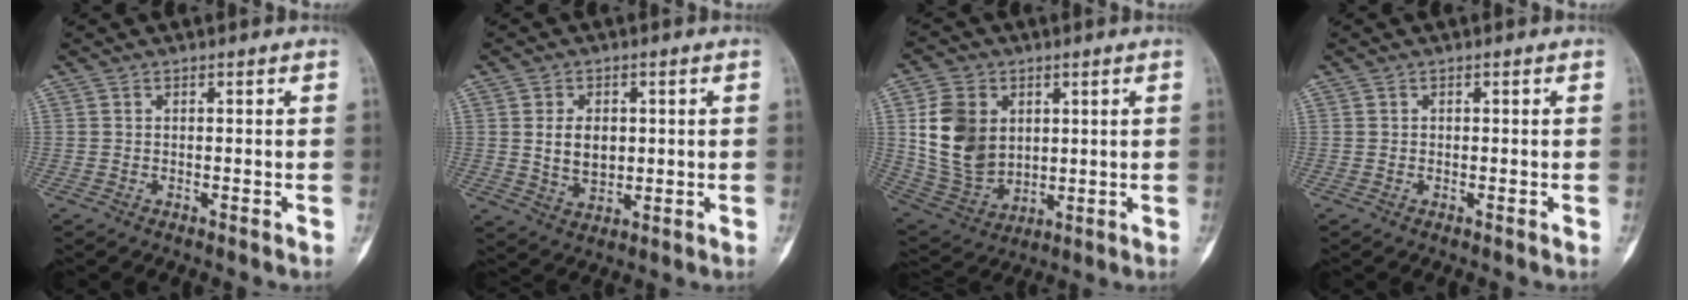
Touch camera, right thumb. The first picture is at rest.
{"total": 6.6, "force": [0.9, 4.6, 4.7], "torque": [-0.061, -0.009, 0.023]}
{"total": 14.4, "force": [3.1, 10.8, 8.9], "torque": [-0.142, -0.016, 0.075]}
{"total": 0.0}